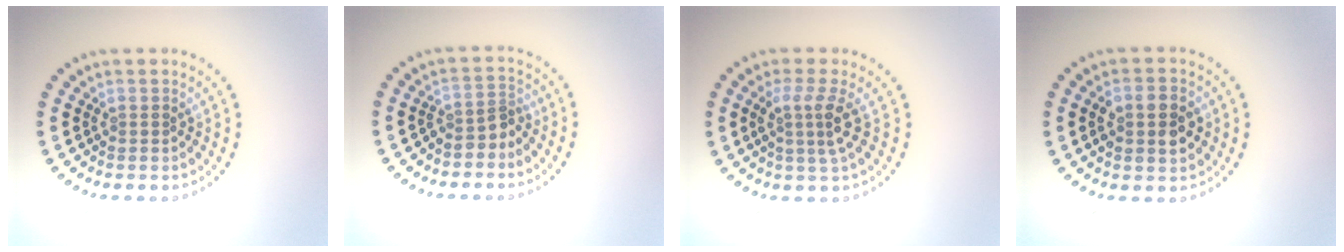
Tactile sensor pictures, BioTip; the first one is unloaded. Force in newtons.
{"total": 2.1, "press": 1.5, "slide": 1.4}
{"total": 3.0, "press": 2.1, "slide": 2.1}
{"total": 3.8, "press": 3.7, "slide": 0.2}